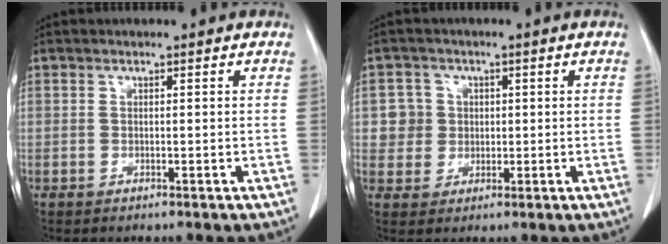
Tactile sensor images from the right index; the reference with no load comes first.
{"total": 4.4, "force": [0.7, 4.3, 0.1], "torque": [0.008, 0.012, 0.016]}